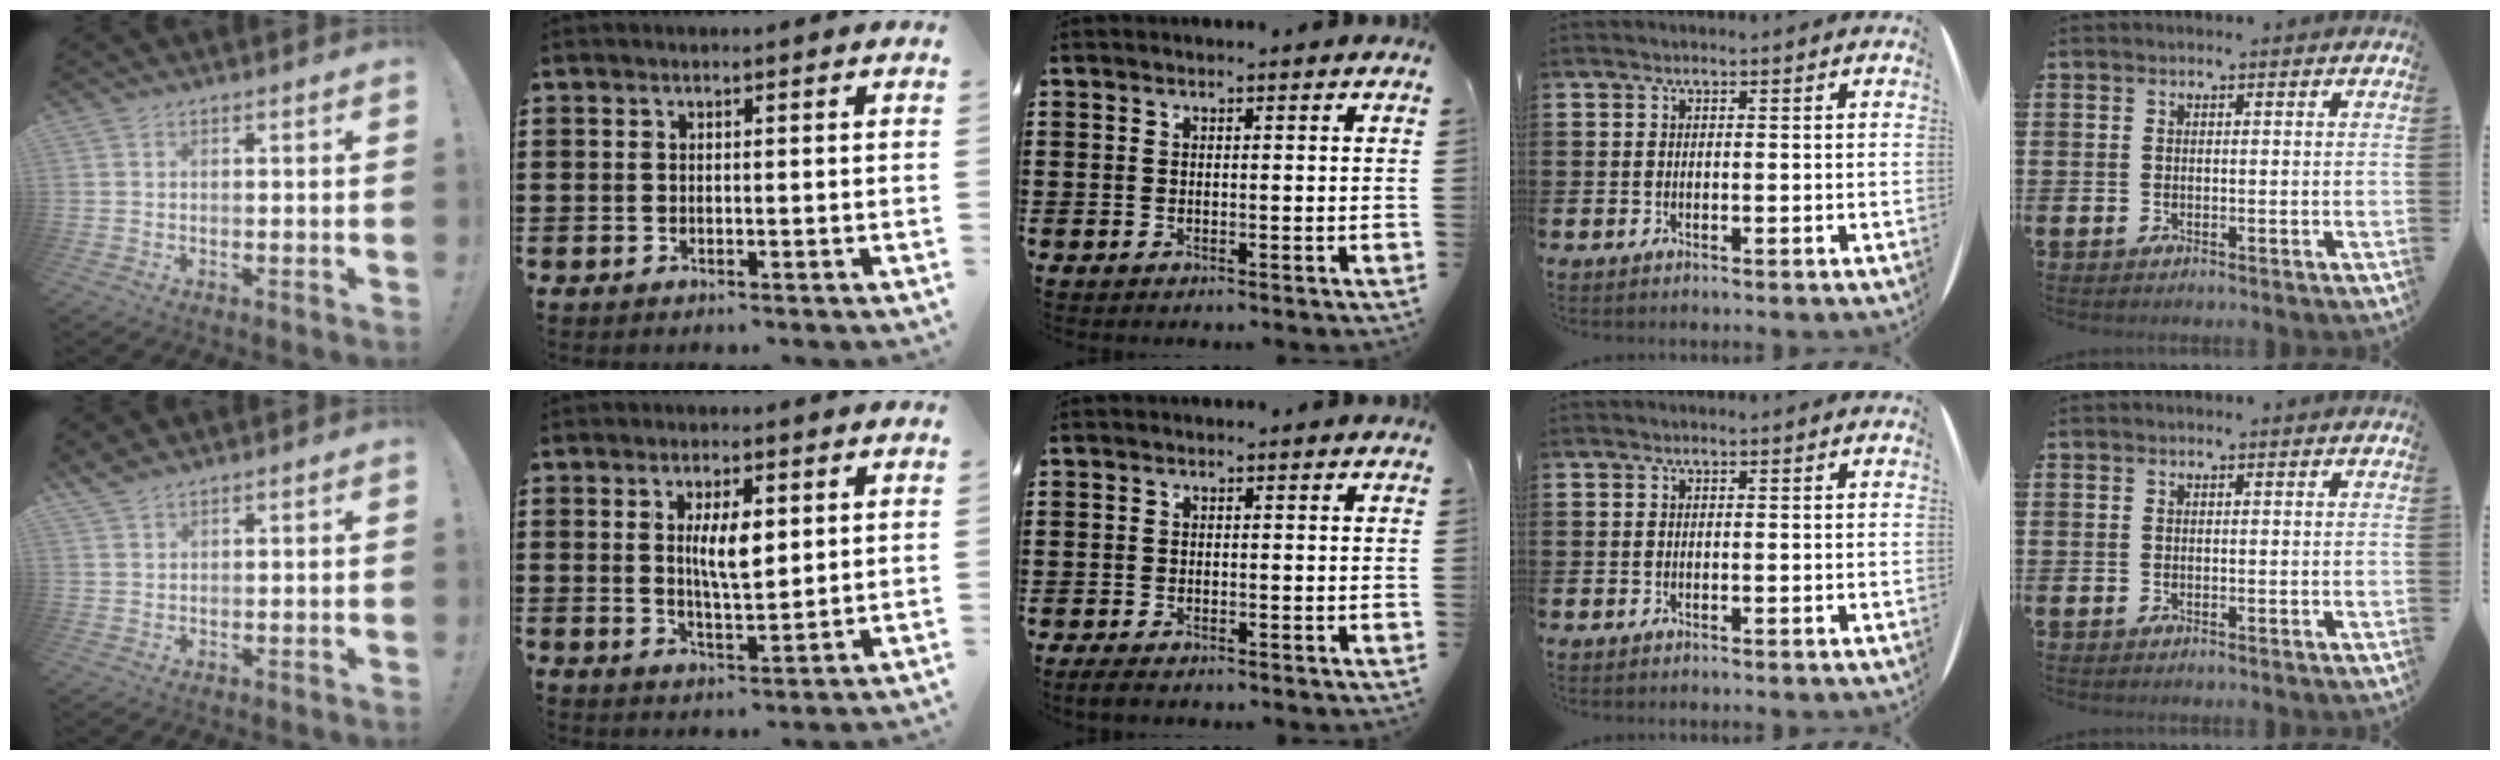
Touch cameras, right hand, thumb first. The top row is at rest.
{"thumb": {"total": 2.2, "force": [1.9, 0.6, 0.9], "torque": [-0.017, -0.010, 0.035]}, "index": {"total": 5.9, "force": [1.4, 1.8, 5.4], "torque": [-0.099, 0.003, 0.021]}, "middle": {"total": 1.1, "force": [-1.0, 0.2, 0.4], "torque": [-0.011, -0.002, -0.018]}}